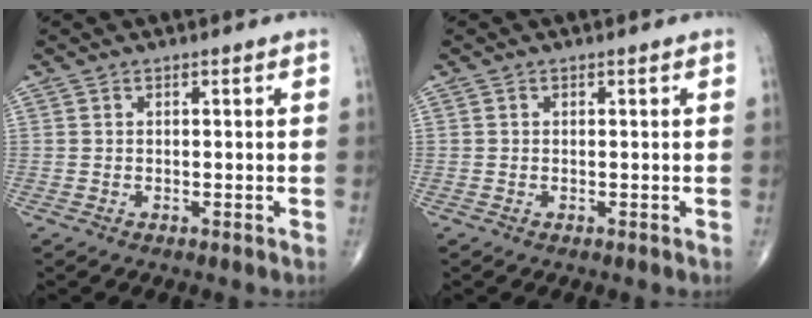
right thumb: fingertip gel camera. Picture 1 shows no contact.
{"total": 0.0}